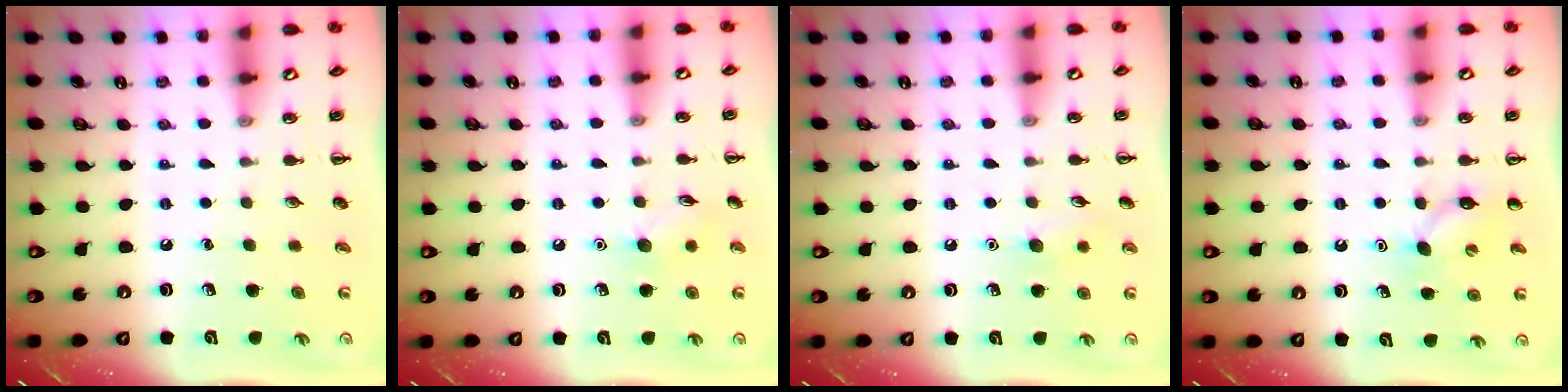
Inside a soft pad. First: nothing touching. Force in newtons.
{"total": 6.2, "press": 6.1, "slide": 1.2}
{"total": 6.2, "press": 6.0, "slide": 1.7}
{"total": 5.9, "press": 5.8, "slide": 1.1}